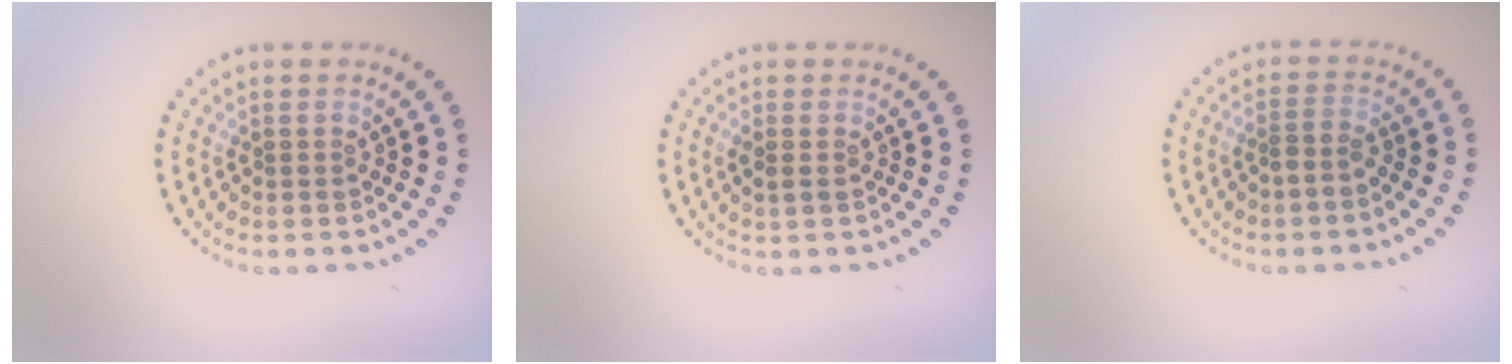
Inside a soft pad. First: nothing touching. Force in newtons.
{"total": 0.7, "press": 0.7, "slide": 0.0}
{"total": 1.6, "press": 1.1, "slide": 1.1}